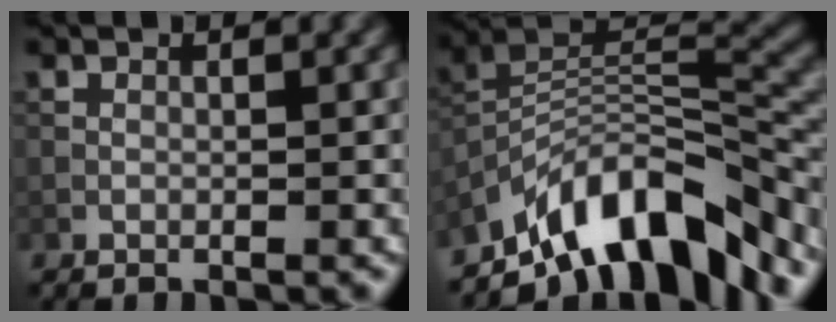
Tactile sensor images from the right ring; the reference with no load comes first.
{"total": 11.1, "force": [-8.0, 3.7, 6.8], "torque": [-0.110, 0.007, -0.150]}